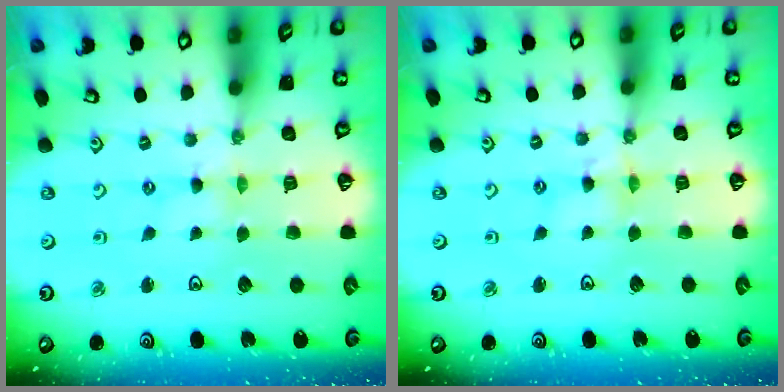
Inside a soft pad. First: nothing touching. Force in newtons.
{"total": 2.9, "press": 2.9, "slide": 0.4}